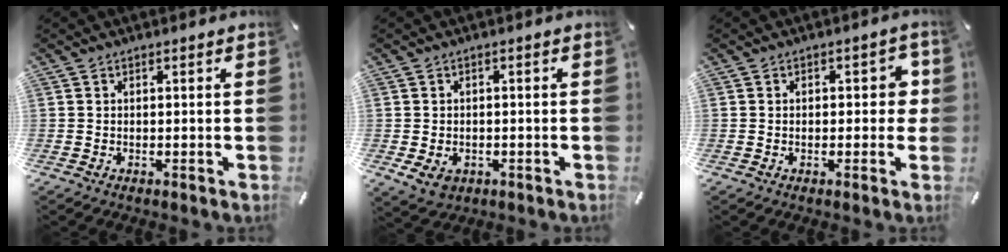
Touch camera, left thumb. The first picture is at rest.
{"total": 4.2, "force": [-1.6, 3.4, 2.0], "torque": [-0.034, 0.002, -0.030]}
{"total": 4.6, "force": [0.2, 2.7, 3.8], "torque": [-0.033, -0.002, -0.007]}